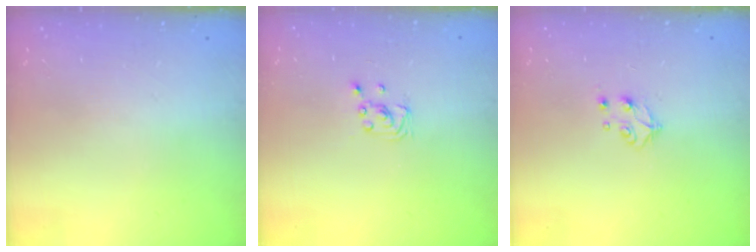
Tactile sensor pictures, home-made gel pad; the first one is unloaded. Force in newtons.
{"total": 2.1, "press": 2.1, "slide": 0.2}
{"total": 5.3, "press": 5.3, "slide": 0.3}